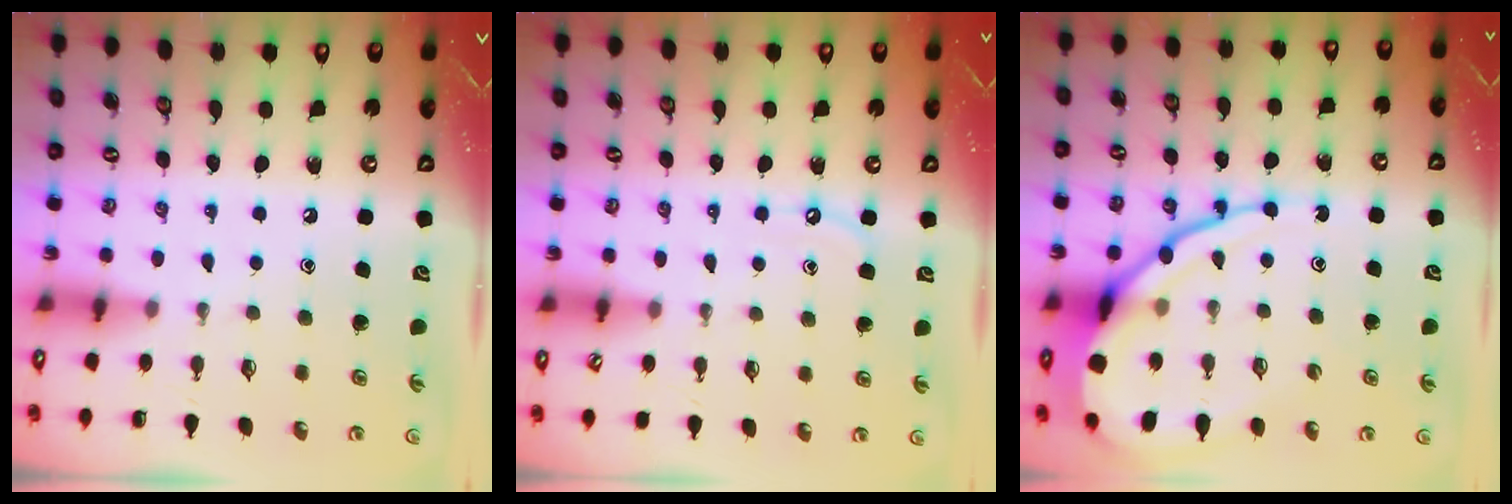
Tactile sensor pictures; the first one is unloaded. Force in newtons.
{"total": 6.0, "press": 5.9, "slide": 0.6}
{"total": 16.7, "press": 16.6, "slide": 1.6}